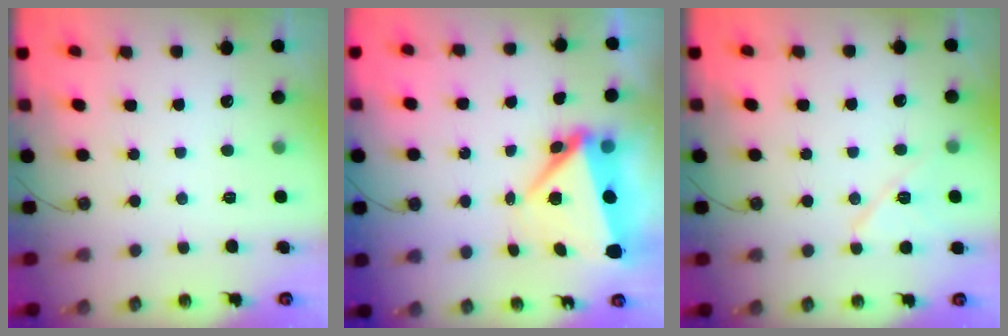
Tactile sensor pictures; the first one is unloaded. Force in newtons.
{"total": 7.9, "press": 7.8, "slide": 1.1}
{"total": 8.1, "press": 8.1, "slide": 0.5}